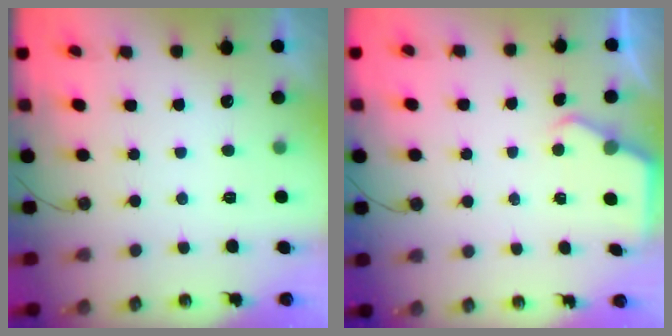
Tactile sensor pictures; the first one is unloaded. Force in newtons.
{"total": 3.0, "press": 2.9, "slide": 0.5}